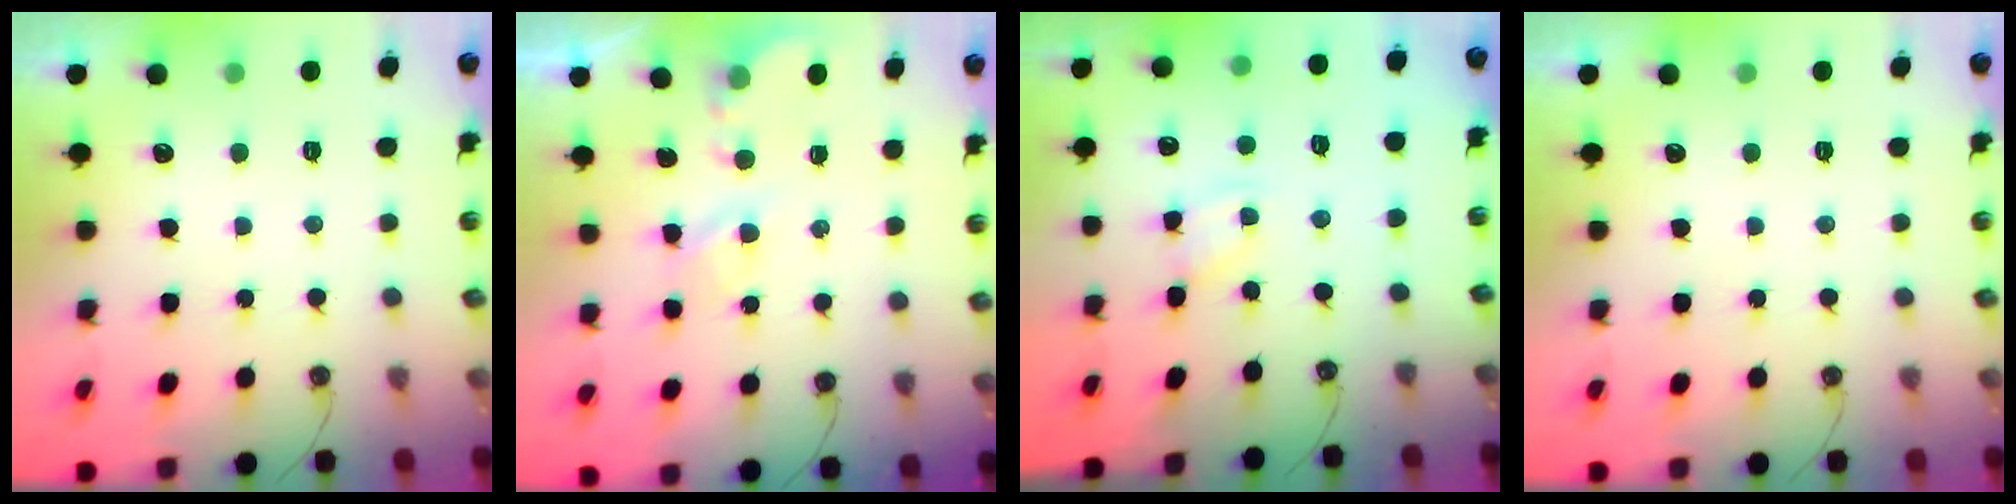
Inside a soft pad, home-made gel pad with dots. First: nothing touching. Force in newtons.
{"total": 4.7, "press": 4.7, "slide": 0.3}
{"total": 2.1, "press": 2.1, "slide": 0.3}
{"total": 0.0}